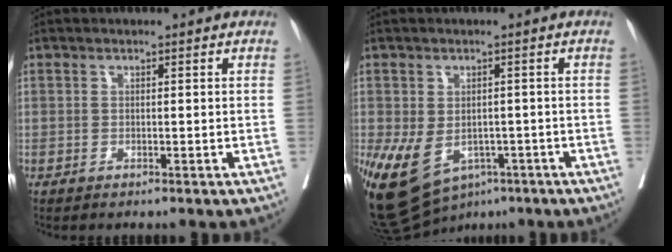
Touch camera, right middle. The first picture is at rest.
{"total": 11.7, "force": [-5.8, 7.7, 6.6], "torque": [-0.132, -0.001, -0.083]}